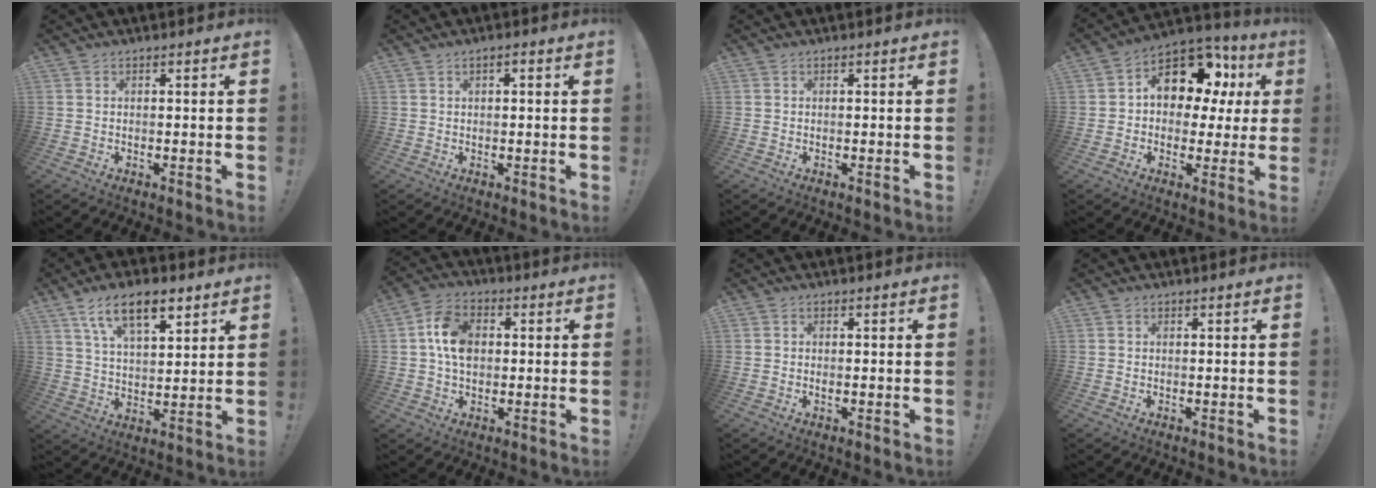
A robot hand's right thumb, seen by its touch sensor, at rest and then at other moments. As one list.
[{"total": 0.9, "force": [0.1, 0.4, 0.8], "torque": [-0.018, 0.005, 0.002]}, {"total": 0.0}, {"total": 15.0, "force": [5.9, 9.7, 9.9], "torque": [-0.149, -0.031, 0.103]}, {"total": 13.1, "force": [7.8, 5.6, 9.0], "torque": [-0.141, -0.028, 0.137]}, {"total": 11.0, "force": [1.3, 8.1, 7.4], "torque": [-0.128, 0.013, 0.027]}, {"total": 0.6, "force": [-0.1, 0.5, 0.3], "torque": [-0.005, 0.003, -0.003]}, {"total": 0.0}]